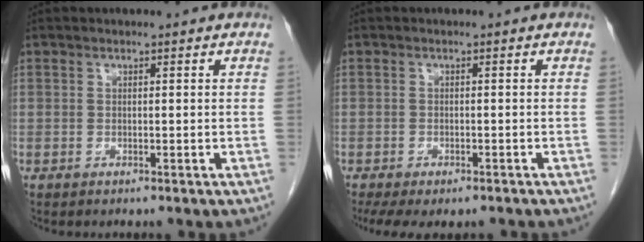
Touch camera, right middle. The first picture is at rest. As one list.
[{"total": 8.3, "force": [-6.3, 3.4, 4.2], "torque": [-0.073, -0.008, -0.088]}]